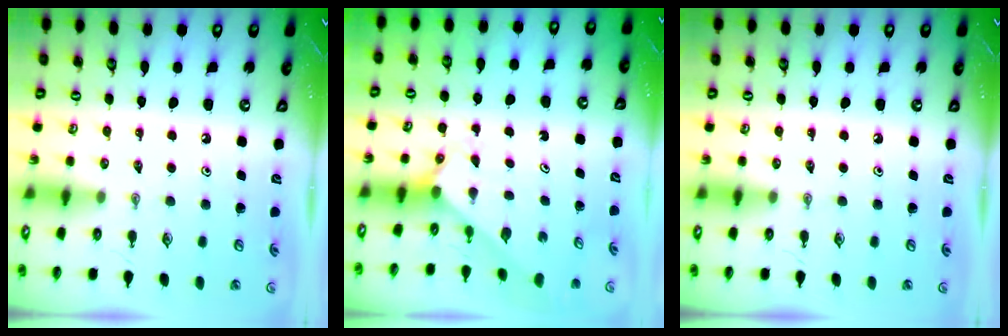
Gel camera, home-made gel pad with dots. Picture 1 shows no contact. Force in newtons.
{"total": 1.9, "press": 1.9, "slide": 0.1}
{"total": 0.0}